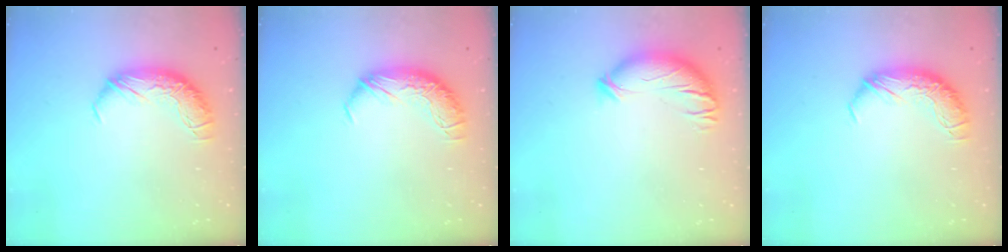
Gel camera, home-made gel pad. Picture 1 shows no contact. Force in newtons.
{"total": 0.0}
{"total": 3.7, "press": 2.9, "slide": 2.3}
{"total": 0.0}